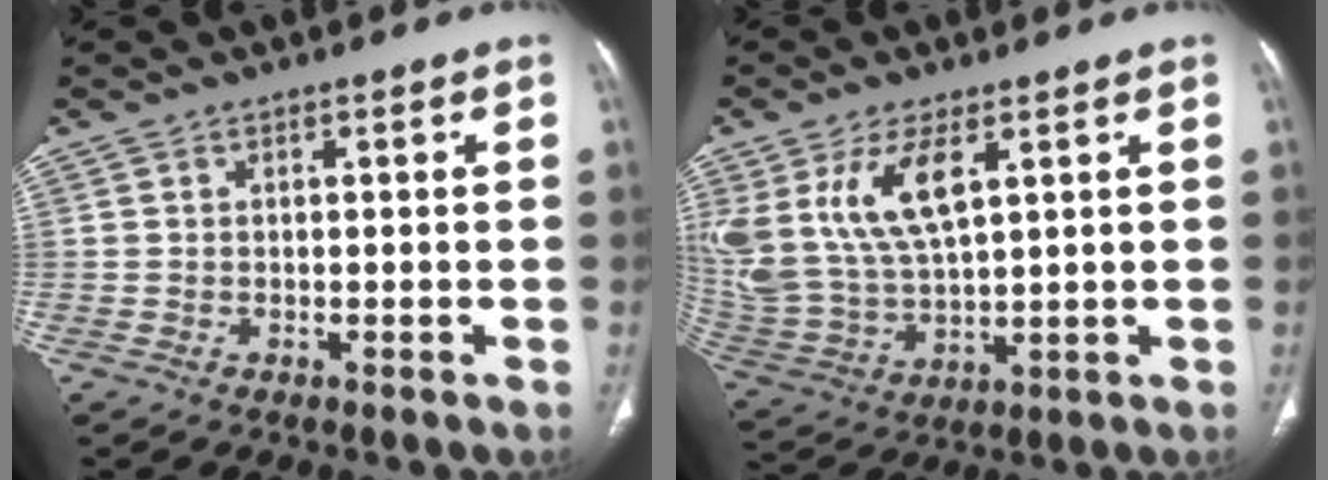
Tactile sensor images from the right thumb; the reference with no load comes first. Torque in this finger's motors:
{"motor_torque": [0.25, 0.58, 0.63, 0.64, 0.16]}